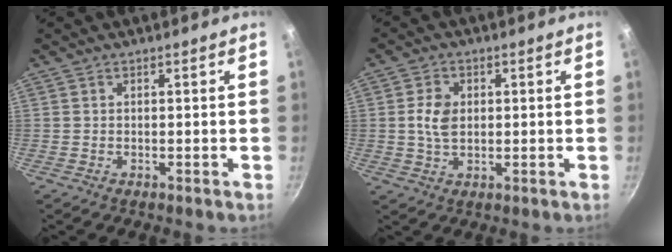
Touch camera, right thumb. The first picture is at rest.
{"total": 5.6, "force": [0.6, 3.9, 4.0], "torque": [-0.068, 0.001, 0.008]}